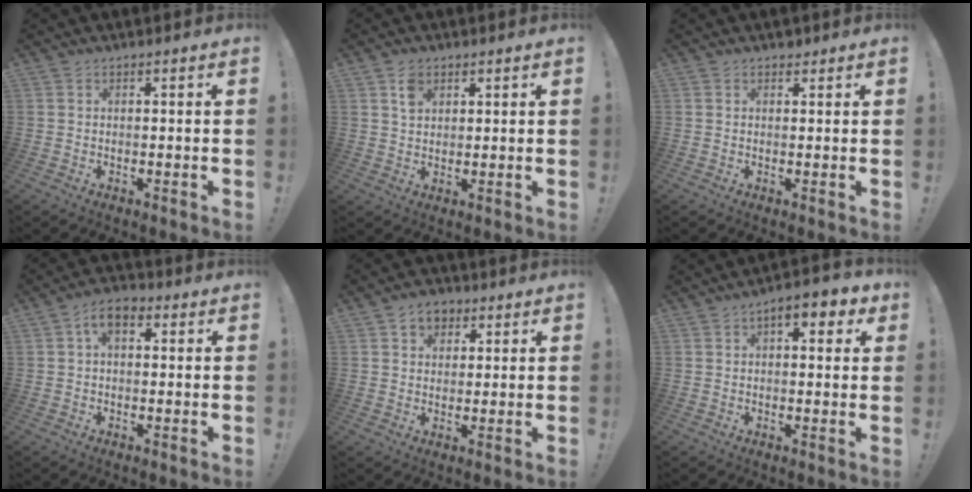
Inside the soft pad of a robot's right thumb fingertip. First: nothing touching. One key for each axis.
{"total": 4.0, "fx": 2.0, "fy": 2.7, "fz": 2.1, "tx": -0.027, "ty": -0.005, "tz": 0.035}
{"total": 1.1, "fx": 0.9, "fy": 0.6, "fz": 0.1, "tx": 0.006, "ty": -0.005, "tz": 0.017}
{"total": 5.6, "fx": 1.4, "fy": 3.2, "fz": 4.3, "tx": -0.068, "ty": 0.003, "tz": 0.027}
{"total": 6.1, "fx": 3.0, "fy": 4.7, "fz": 2.5, "tx": -0.033, "ty": -0.006, "tz": 0.054}
{"total": 6.5, "fx": 2.7, "fy": 2.9, "fz": 5.1, "tx": -0.050, "ty": -0.011, "tz": 0.038}